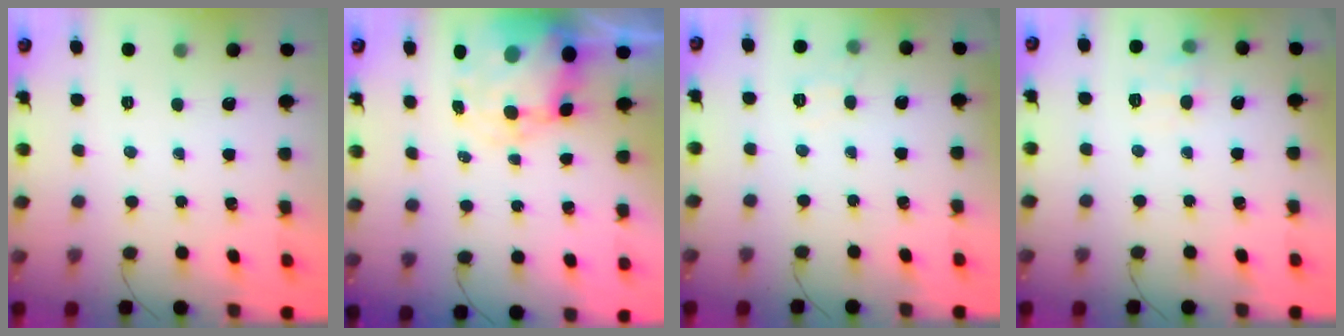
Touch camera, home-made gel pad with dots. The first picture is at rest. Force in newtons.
{"total": 9.3, "press": 9.1, "slide": 2.0}
{"total": 6.1, "press": 5.9, "slide": 1.4}
{"total": 7.7, "press": 7.5, "slide": 1.9}